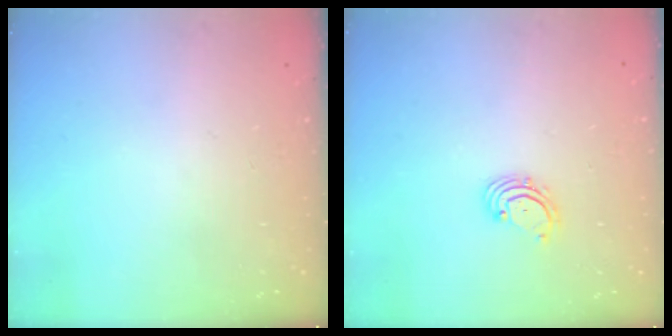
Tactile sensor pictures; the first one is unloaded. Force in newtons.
{"total": 2.2, "press": 2.1, "slide": 0.7}